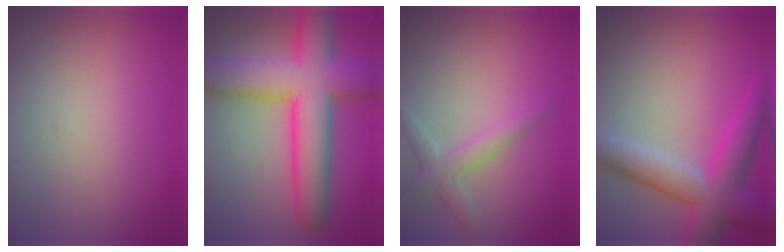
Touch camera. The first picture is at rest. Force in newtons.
{"total": 11.5, "press": 11.5, "slide": 0.4}
{"total": 2.4, "press": 2.4, "slide": 0.1}
{"total": 7.0, "press": 7.0, "slide": 0.5}